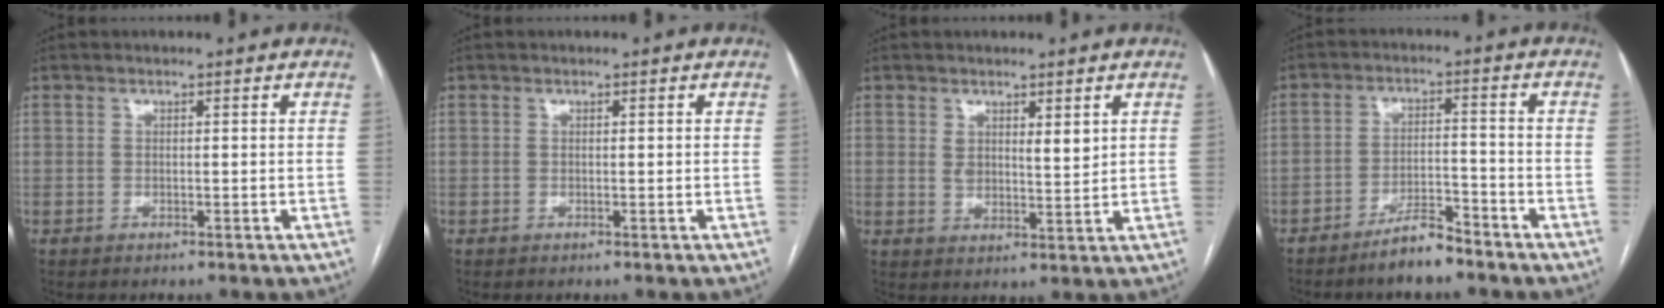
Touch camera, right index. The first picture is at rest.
{"total": 0.0}
{"total": 3.9, "force": [1.9, 1.6, 3.0], "torque": [-0.053, -0.006, 0.037]}
{"total": 5.6, "force": [-4.7, 1.1, 2.7], "torque": [-0.046, -0.001, -0.088]}